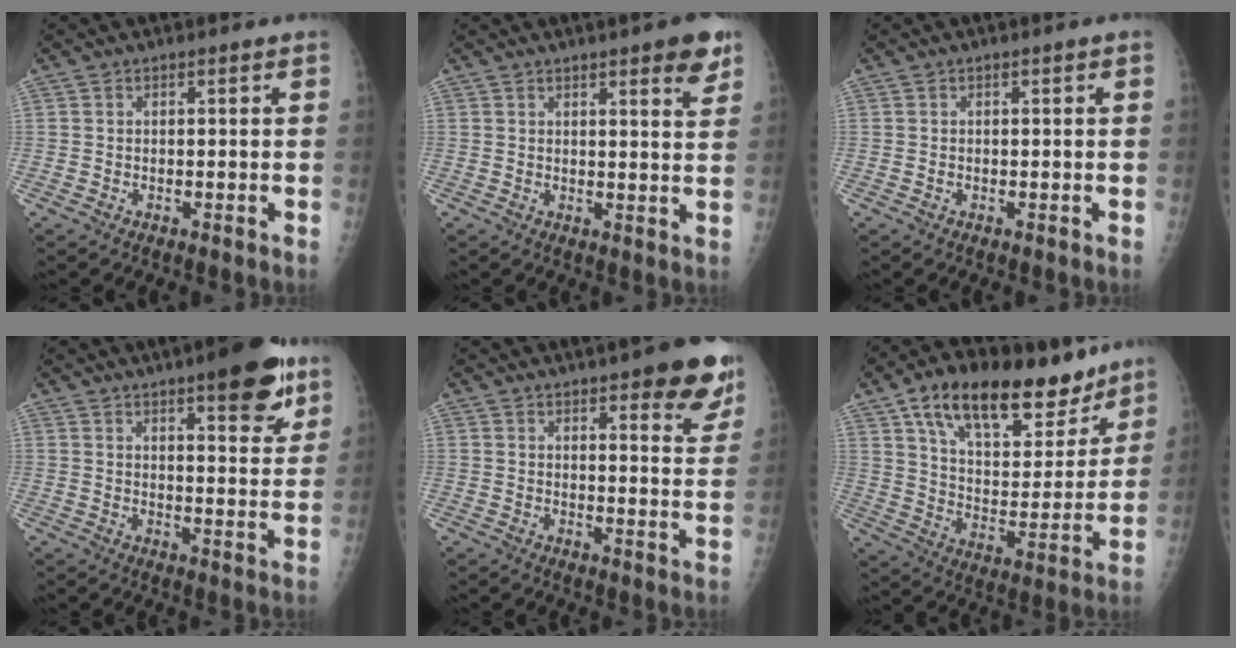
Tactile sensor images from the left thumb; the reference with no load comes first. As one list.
[{"total": 6.3, "force": [4.0, 1.5, 4.7], "torque": [-0.042, -0.019, 0.047]}, {"total": 0.0}, {"total": 12.2, "force": [7.4, 3.5, 9.0], "torque": [-0.084, -0.035, 0.097]}, {"total": 12.7, "force": [8.1, 3.7, 9.0], "torque": [-0.069, -0.040, 0.097]}, {"total": 23.8, "force": [15.7, 11.1, 14.1], "torque": [-0.177, -0.048, 0.257]}]